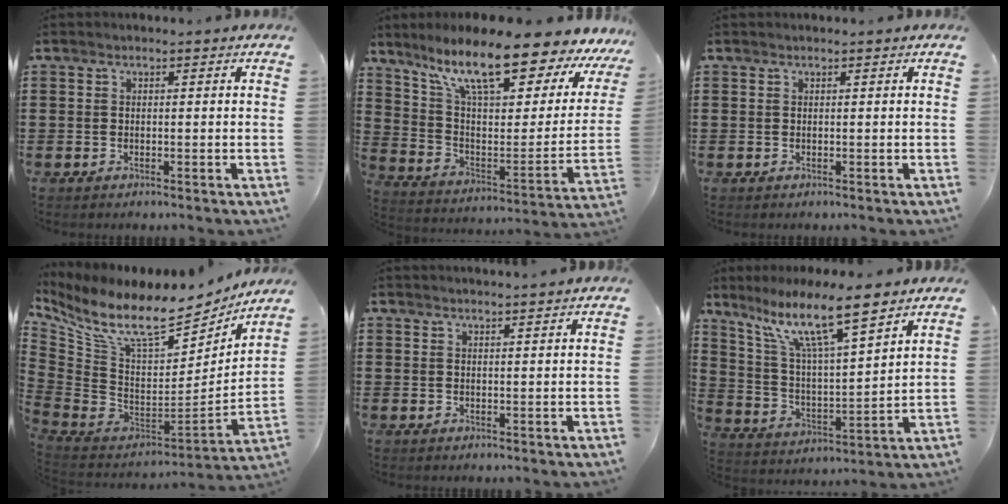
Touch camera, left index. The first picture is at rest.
{"total": 14.0, "force": [10.6, 2.5, 8.8], "torque": [-0.179, -0.075, 0.171]}
{"total": 0.0}
{"total": 11.4, "force": [7.9, 3.5, 7.5], "torque": [-0.171, -0.063, 0.136]}
{"total": 1.5, "force": [1.4, -0.3, 0.2], "torque": [-0.006, -0.001, 0.028]}
{"total": 11.9, "force": [8.8, 1.8, 7.9], "torque": [-0.169, -0.037, 0.149]}